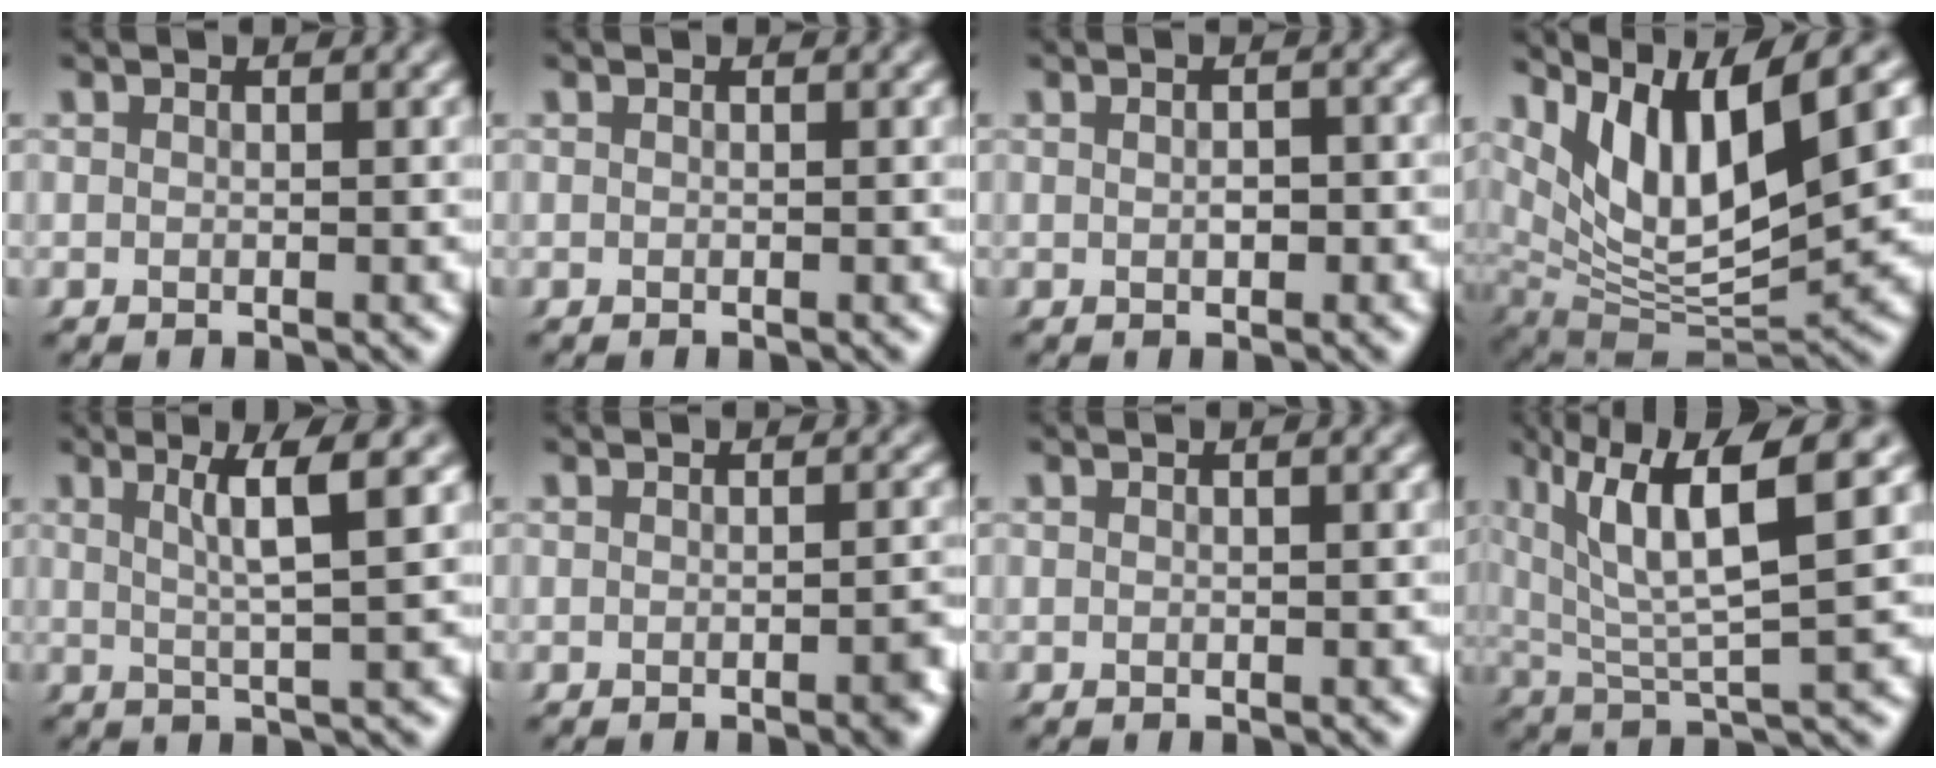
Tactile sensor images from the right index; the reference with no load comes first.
{"total": 0.0}
{"total": 1.3, "force": [-0.2, 0.6, 1.1], "torque": [-0.016, -0.001, -0.005]}
{"total": 13.0, "force": [3.1, 7.9, 9.9], "torque": [-0.175, -0.015, 0.053]}
{"total": 3.5, "force": [1.4, -0.7, 3.1], "torque": [-0.049, 0.006, 0.023]}
{"total": 1.9, "force": [-0.7, 0.5, 1.7], "torque": [-0.017, 0.010, -0.019]}
{"total": 0.0}
{"total": 8.2, "force": [3.1, 3.0, 7.0], "torque": [-0.123, 0.009, 0.051]}